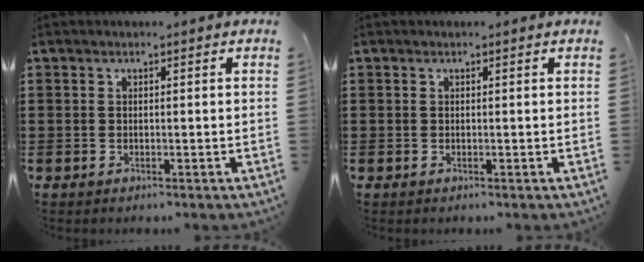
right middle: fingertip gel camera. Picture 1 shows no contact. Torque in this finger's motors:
{"motor_torque": [0.00, -0.30, 0.01, 0.00]}